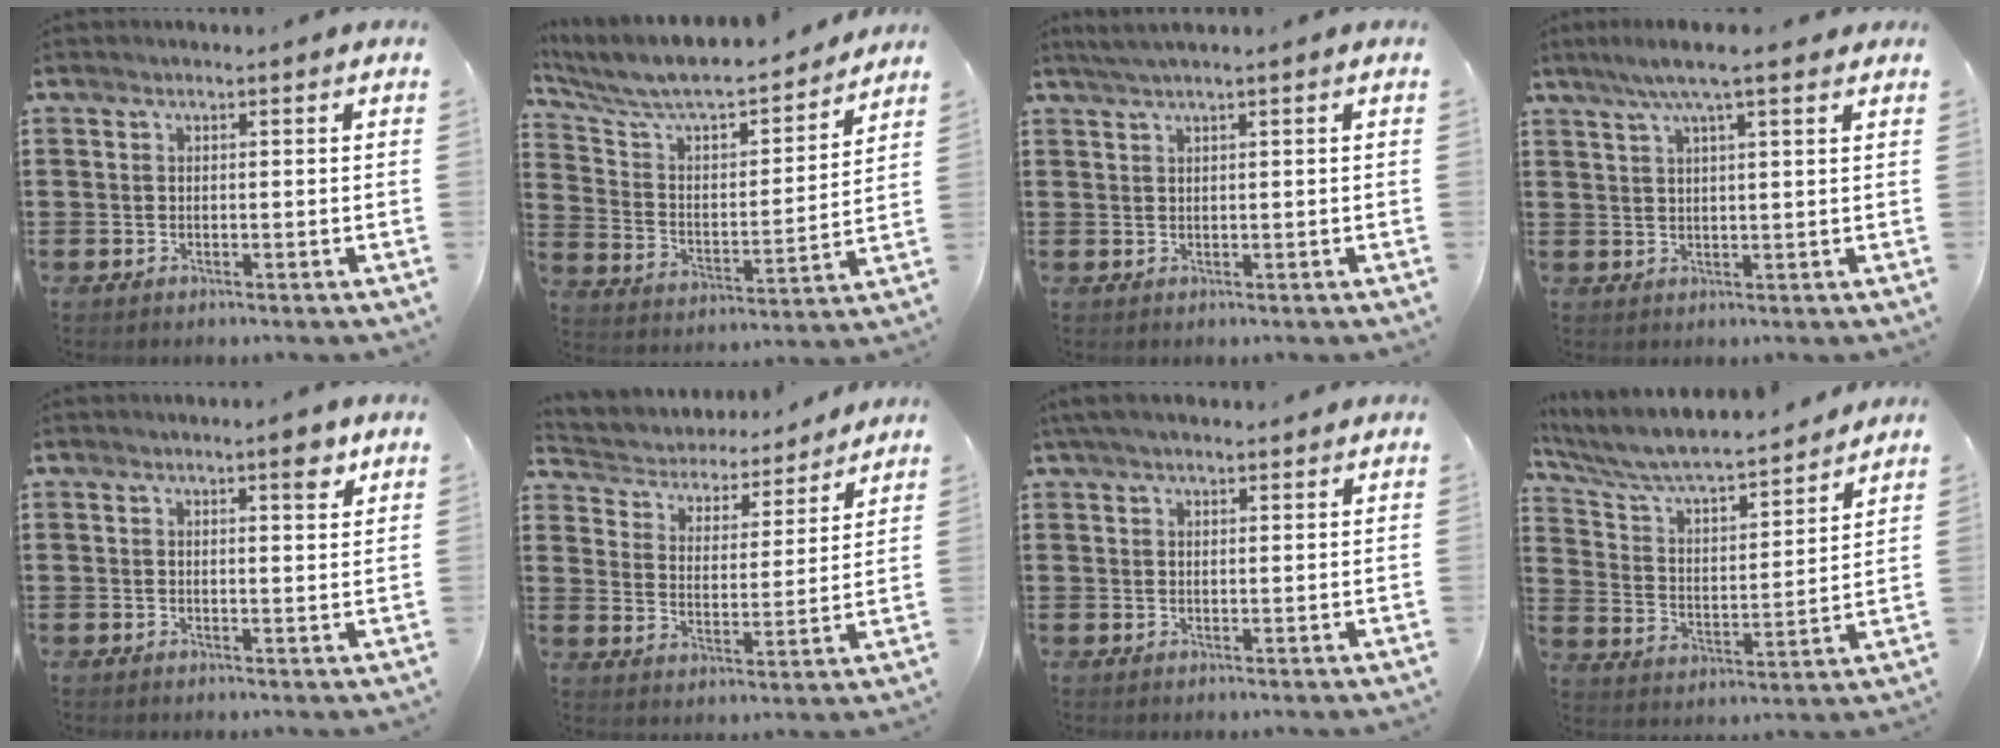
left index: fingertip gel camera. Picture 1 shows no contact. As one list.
[{"total": 6.8, "force": [6.2, 1.4, 2.5], "torque": [-0.080, -0.051, 0.101]}, {"total": 1.5, "force": [1.0, -0.1, 1.1], "torque": [-0.020, 0.000, 0.018]}, {"total": 5.9, "force": [4.1, 0.4, 4.2], "torque": [-0.090, 0.002, 0.072]}, {"total": 3.3, "force": [2.2, 0.5, 2.4], "torque": [-0.034, -0.002, 0.035]}, {"total": 3.8, "force": [3.7, 0.8, -0.1], "torque": [-0.024, -0.032, 0.056]}, {"total": 2.7, "force": [2.1, 0.8, 1.5], "torque": [-0.034, 0.006, 0.041]}, {"total": 6.7, "force": [6.1, 0.7, 2.6], "torque": [-0.079, -0.046, 0.098]}]